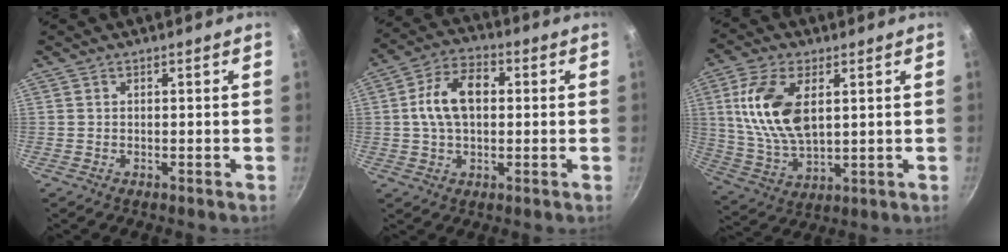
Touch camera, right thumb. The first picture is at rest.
{"total": 10.9, "force": [1.2, 7.0, 8.3], "torque": [-0.129, 0.023, 0.009]}
{"total": 14.6, "force": [3.6, 7.8, 11.9], "torque": [-0.226, -0.012, 0.076]}